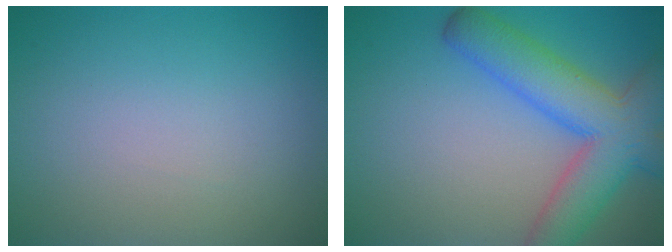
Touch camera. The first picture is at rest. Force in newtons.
{"total": 8.2, "press": 8.1, "slide": 0.5}